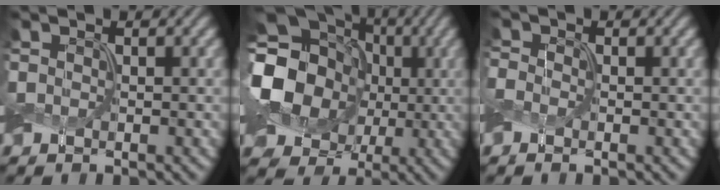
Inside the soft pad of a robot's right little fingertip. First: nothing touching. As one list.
[{"total": 15.4, "force": [0.2, 13.4, 7.6], "torque": [-0.182, 0.008, -0.030]}, {"total": 1.0, "force": [-0.7, 0.7, 0.4], "torque": [-0.008, 0.004, -0.017]}]